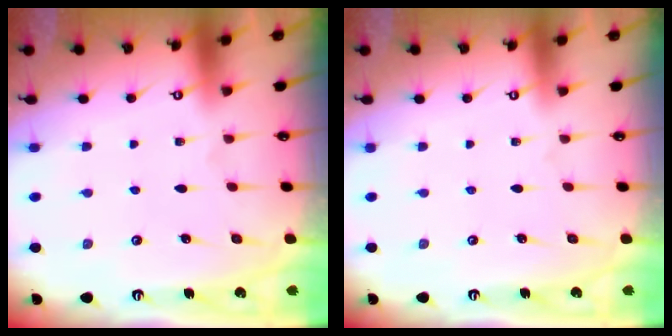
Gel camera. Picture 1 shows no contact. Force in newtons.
{"total": 0.0}